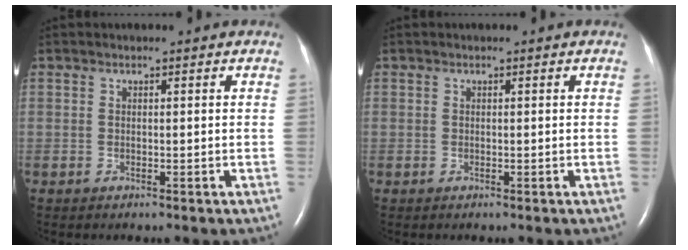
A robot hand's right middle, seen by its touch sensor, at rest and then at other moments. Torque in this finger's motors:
{"motor_torque": [-0.11, 0.12, -0.02, -0.01]}